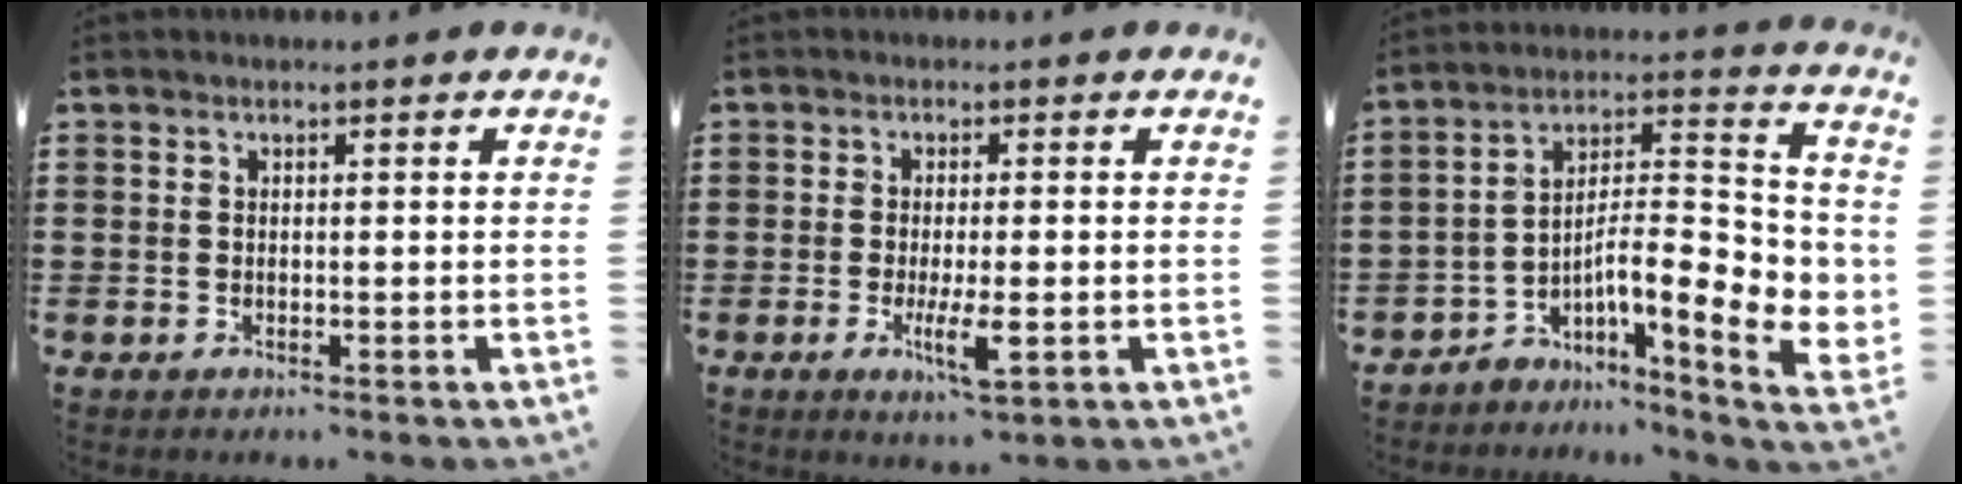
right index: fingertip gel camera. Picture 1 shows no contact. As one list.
[{"total": 5.1, "force": [-1.5, 1.2, 4.8], "torque": [-0.099, -0.014, -0.029]}, {"total": 9.5, "force": [-3.4, 2.3, 8.6], "torque": [-0.143, -0.026, -0.066]}]